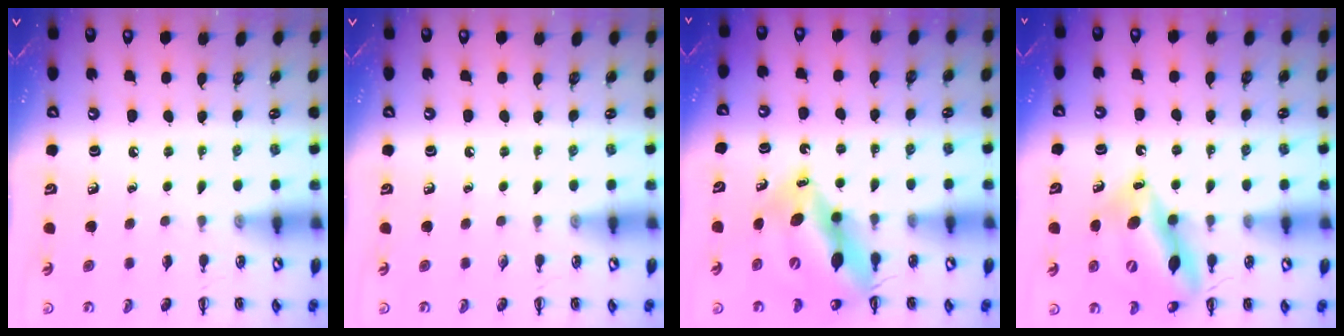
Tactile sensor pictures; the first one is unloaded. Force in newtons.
{"total": 0.0}
{"total": 14.7, "press": 14.1, "slide": 4.2}
{"total": 15.7, "press": 15.0, "slide": 4.5}